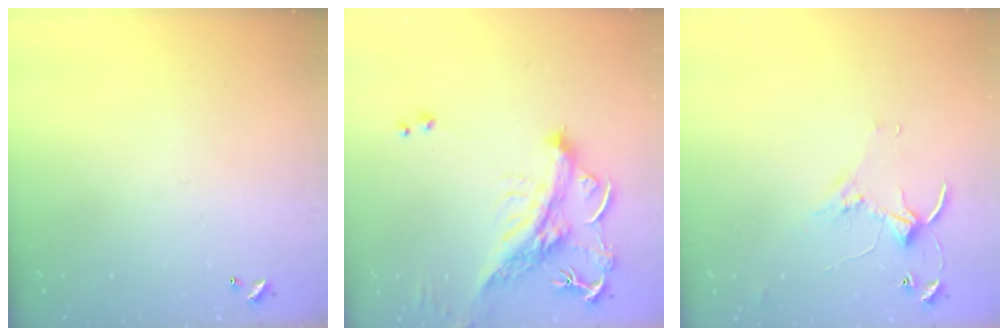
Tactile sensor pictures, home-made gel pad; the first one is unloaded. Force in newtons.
{"total": 3.5, "press": 3.2, "slide": 1.4}
{"total": 2.8, "press": 2.8, "slide": 0.4}